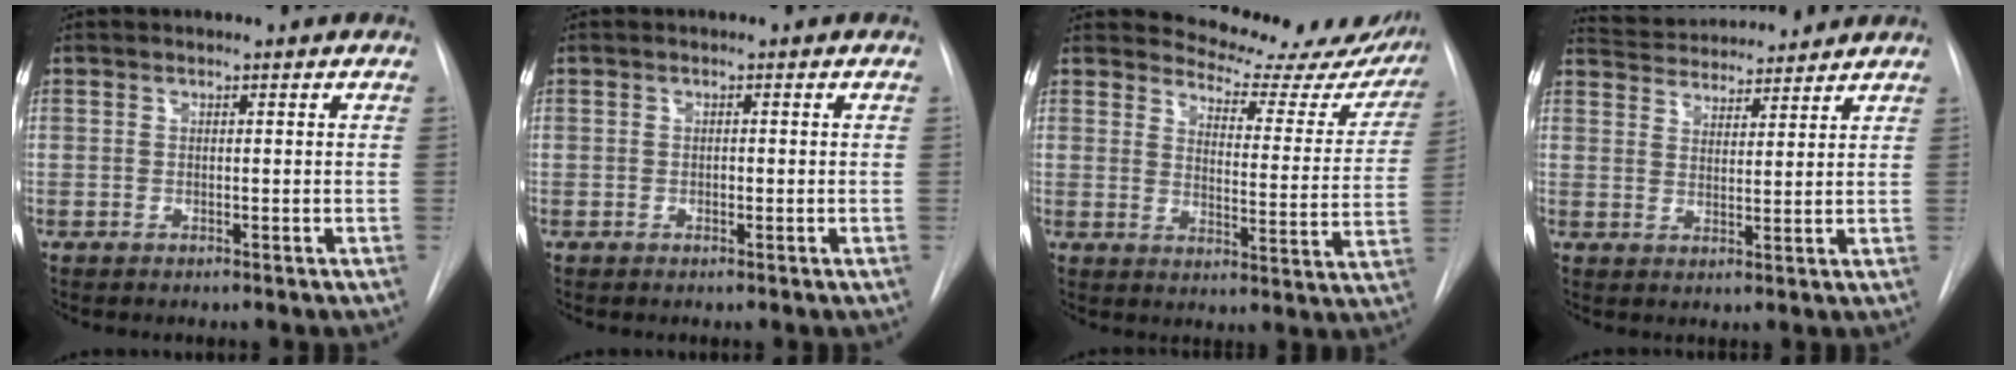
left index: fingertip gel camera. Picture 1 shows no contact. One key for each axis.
{"total": 1.0, "fx": -1.0, "fy": 0.2, "fz": 0.3, "tx": -0.002, "ty": -0.004, "tz": -0.016}
{"total": 17.7, "fx": 16.7, "fy": 5.1, "fz": 3.2, "tx": -0.013, "ty": -0.075, "tz": 0.178}
{"total": 10.8, "fx": 10.3, "fy": 1.9, "fz": 2.6, "tx": -0.044, "ty": 0.018, "tz": 0.158}